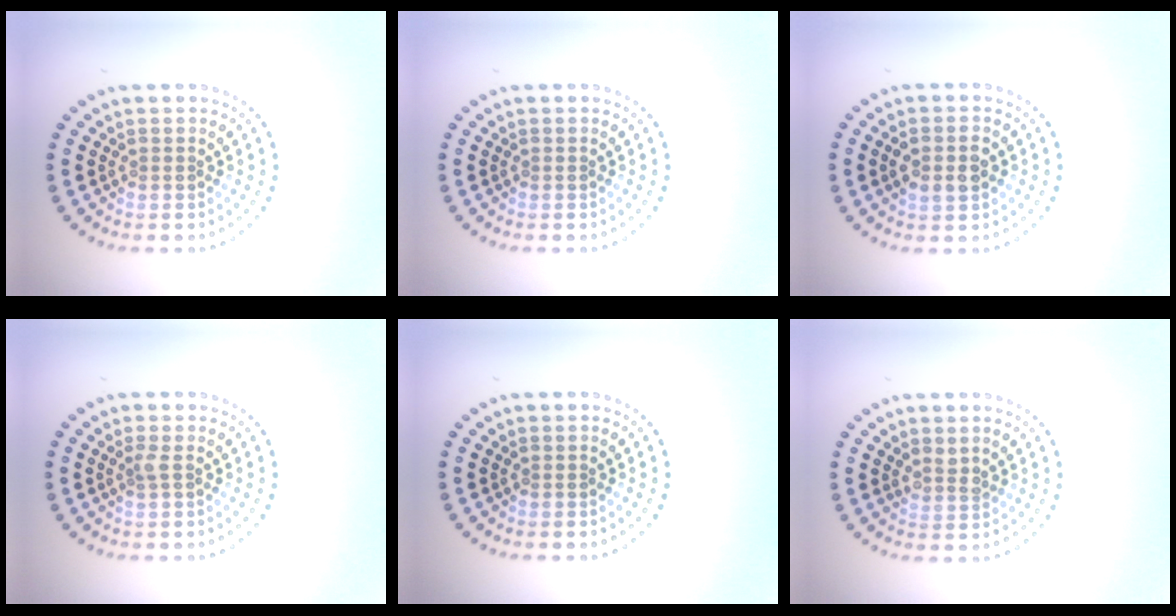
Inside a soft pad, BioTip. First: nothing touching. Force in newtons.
{"total": 0.0}
{"total": 2.6, "press": 2.6, "slide": 0.2}
{"total": 0.7, "press": 0.5, "slide": 0.5}
{"total": 0.0}
{"total": 1.3, "press": 1.0, "slide": 0.9}